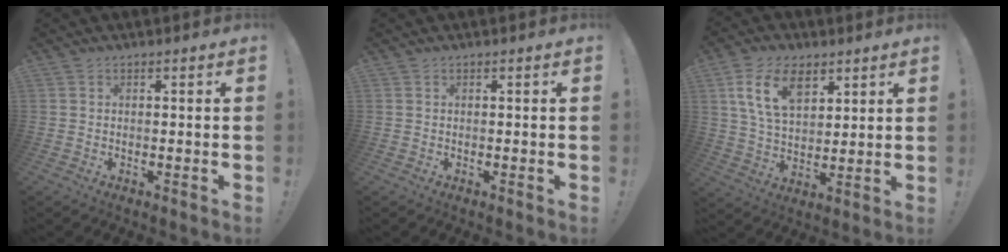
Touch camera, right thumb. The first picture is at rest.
{"total": 0.0}
{"total": 13.6, "force": [7.3, 8.4, 7.9], "torque": [-0.148, -0.008, 0.141]}